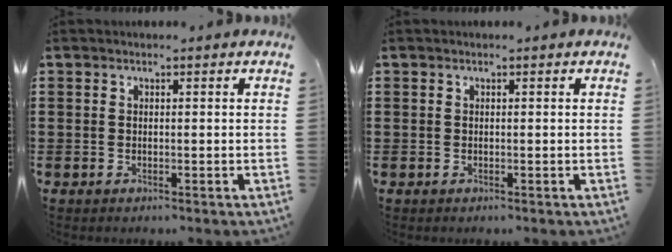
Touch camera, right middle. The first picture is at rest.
{"total": 0.0}